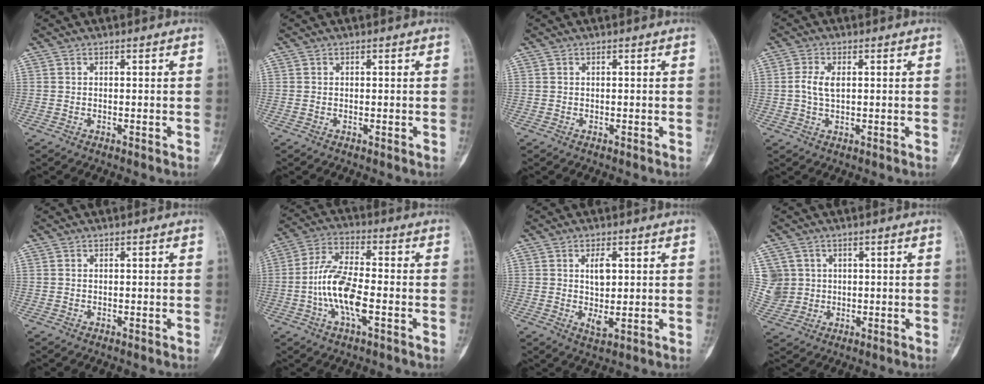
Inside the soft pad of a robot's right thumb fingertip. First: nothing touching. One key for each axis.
{"total": 0.0}
{"total": 0.0}
{"total": 4.0, "fx": 0.4, "fy": 2.1, "fz": 3.3, "tx": -0.075, "ty": 0.002, "tz": 0.008}
{"total": 0.0}
{"total": 11.3, "fx": -2.8, "fy": 3.9, "fz": 10.2, "tx": -0.214, "ty": 0.022, "tz": -0.057}
{"total": 4.9, "fx": 1.1, "fy": 2.2, "fz": 4.2, "tx": -0.066, "ty": -0.009, "tz": 0.020}
{"total": 6.8, "fx": 1.5, "fy": 6.6, "fz": 1.1, "tx": -0.002, "ty": 0.008, "tz": 0.035}